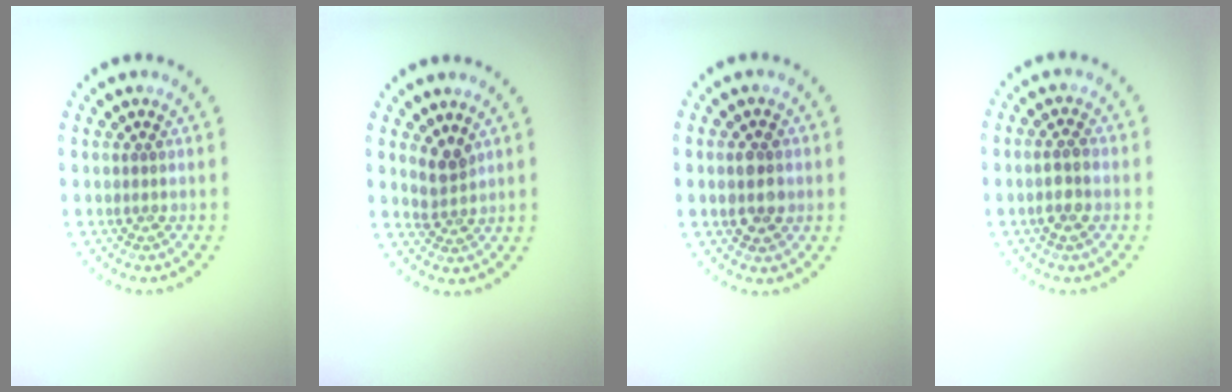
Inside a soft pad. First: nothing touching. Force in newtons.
{"total": 2.2, "press": 1.7, "slide": 1.4}
{"total": 2.8, "press": 2.8, "slide": 0.1}
{"total": 2.0, "press": 1.9, "slide": 0.6}